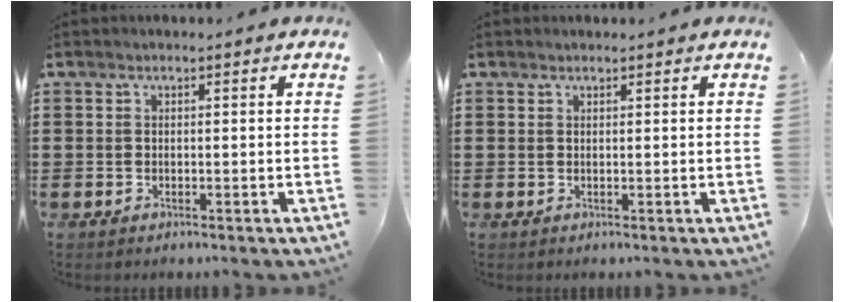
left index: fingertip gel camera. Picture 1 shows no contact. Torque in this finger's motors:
{"motor_torque": [1.37, -0.78, -0.05, 0.00]}